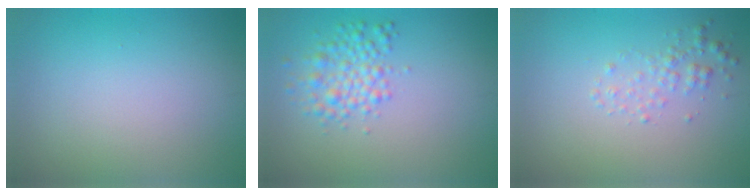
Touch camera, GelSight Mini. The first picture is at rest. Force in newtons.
{"total": 2.9, "press": 2.9, "slide": 0.0}
{"total": 1.7, "press": 1.7, "slide": 0.0}